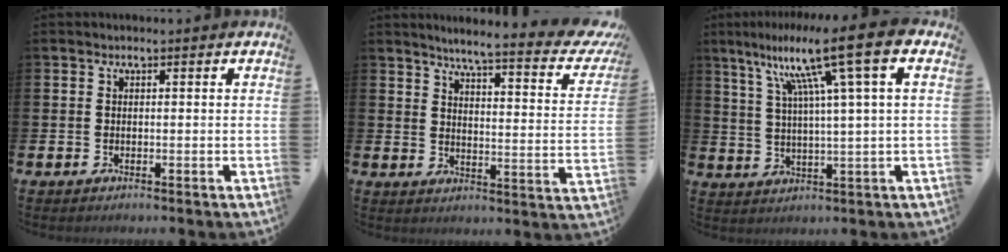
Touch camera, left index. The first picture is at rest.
{"total": 5.3, "force": [4.6, 0.4, 2.7], "torque": [-0.049, -0.047, 0.064]}
{"total": 12.7, "force": [6.5, 0.2, 10.9], "torque": [-0.213, -0.021, 0.095]}